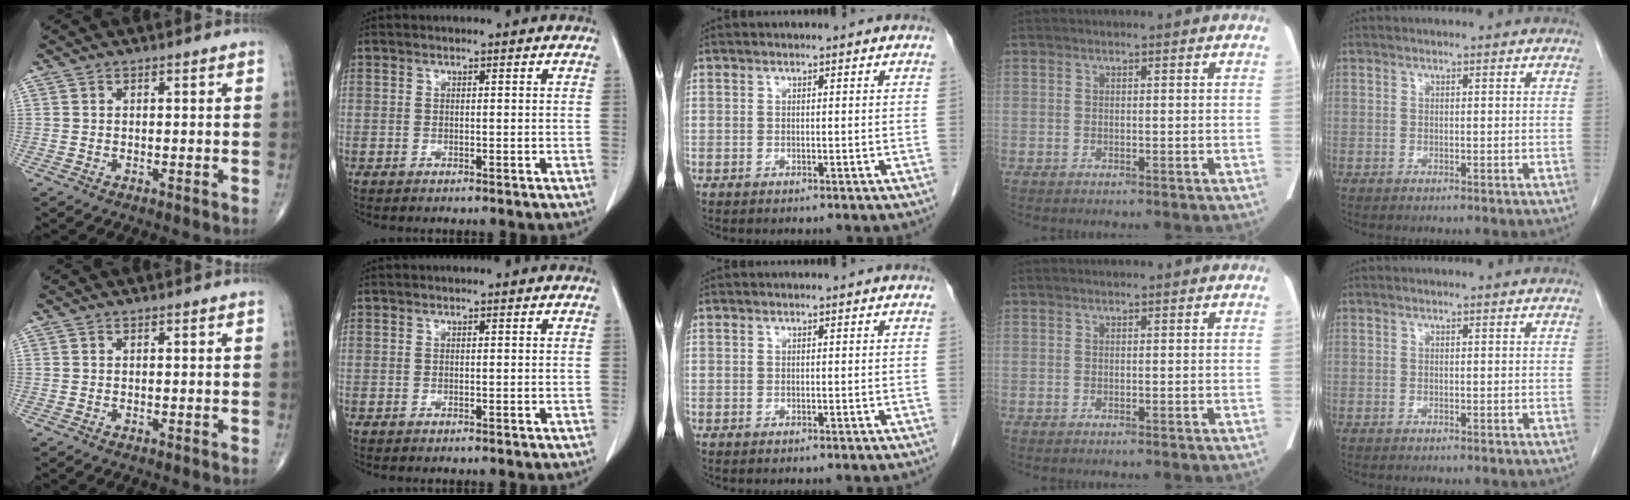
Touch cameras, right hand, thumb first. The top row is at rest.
{}